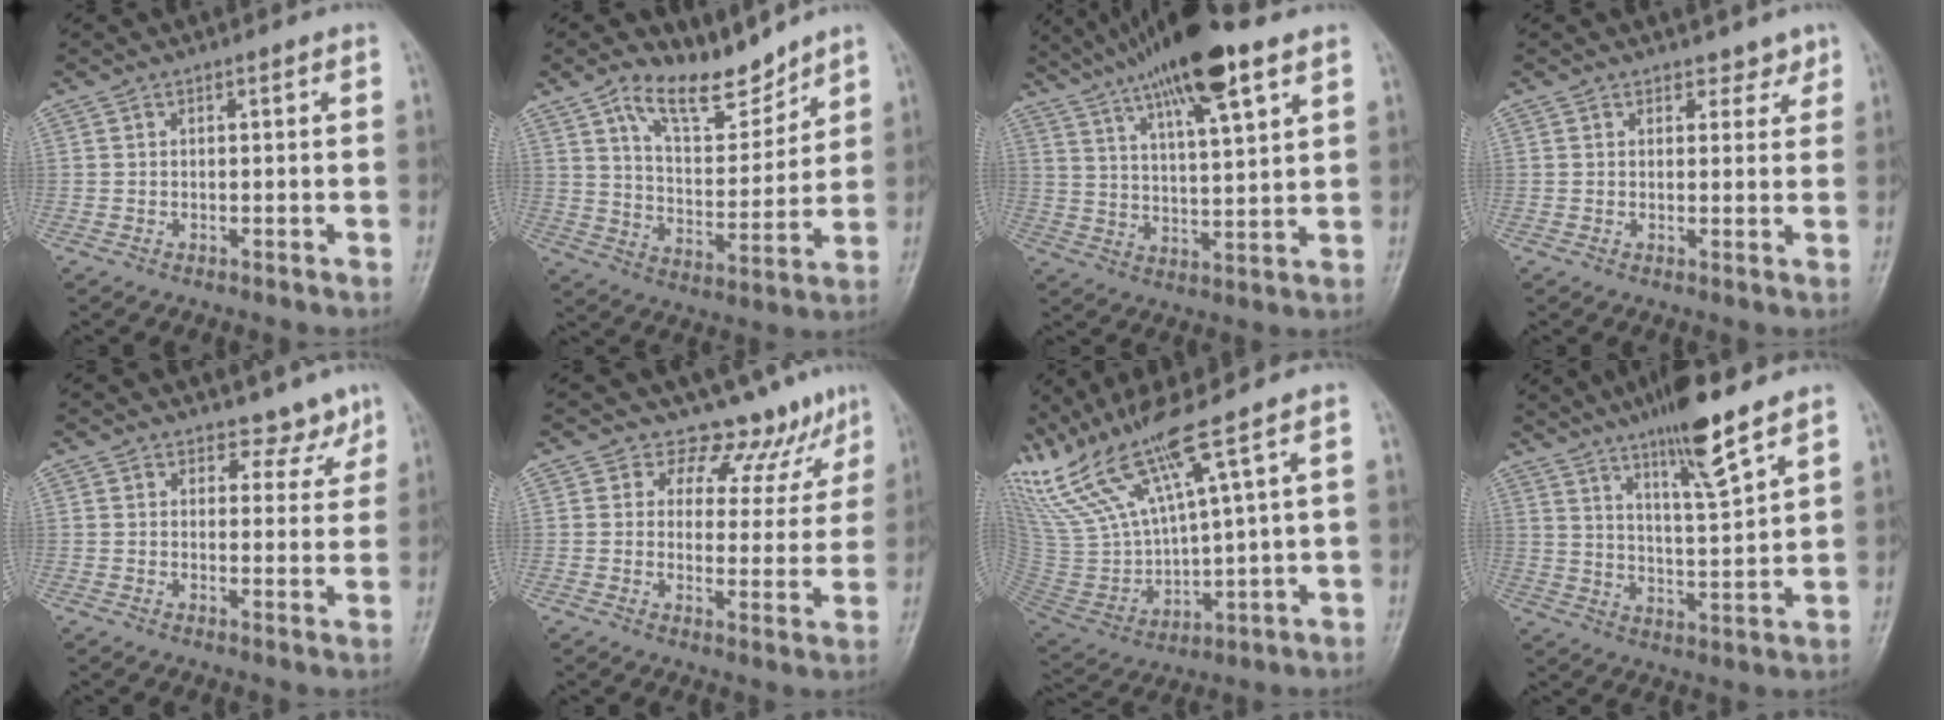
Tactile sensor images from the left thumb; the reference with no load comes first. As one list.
[{"total": 11.5, "force": [9.0, 4.7, 5.4], "torque": [-0.071, -0.062, 0.170]}, {"total": 17.7, "force": [11.2, 3.5, 13.3], "torque": [-0.223, -0.025, 0.194]}, {"total": 2.6, "force": [2.0, 1.6, 0.4], "torque": [0.021, -0.011, 0.021]}, {"total": 4.8, "force": [3.8, 2.8, 0.4], "torque": [0.026, -0.028, 0.040]}, {"total": 9.3, "force": [7.9, 4.7, 1.1], "torque": [0.025, -0.054, 0.090]}, {"total": 18.1, "force": [12.4, 1.5, 13.1], "torque": [-0.267, -0.050, 0.256]}, {"total": 12.0, "force": [8.2, 1.3, 8.6], "torque": [-0.142, -0.050, 0.142]}]